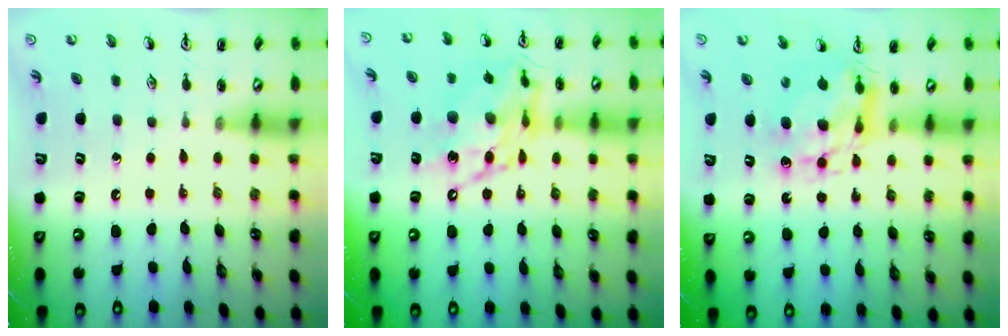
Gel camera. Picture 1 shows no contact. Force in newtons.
{"total": 15.0, "press": 14.9, "slide": 1.3}
{"total": 7.9, "press": 7.9, "slide": 0.8}